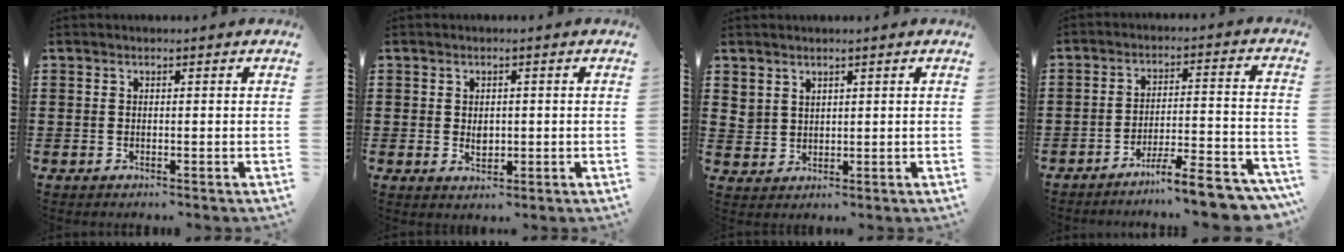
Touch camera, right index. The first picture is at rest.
{"total": 2.0, "force": [0.0, 1.4, 1.5], "torque": [-0.022, 0.002, -0.002]}
{"total": 2.6, "force": [2.3, 1.3, 0.0], "torque": [-0.009, 0.003, 0.046]}
{"total": 8.2, "force": [-7.2, 0.3, 3.9], "torque": [-0.053, 0.009, -0.133]}